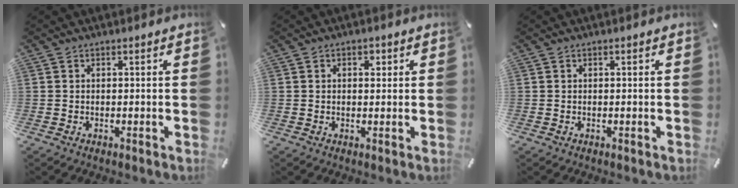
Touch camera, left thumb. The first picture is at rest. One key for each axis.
{"total": 1.8, "fx": 0.5, "fy": 1.4, "fz": 1.0, "tx": -0.006, "ty": 0.002, "tz": 0.002}
{"total": 0.0}